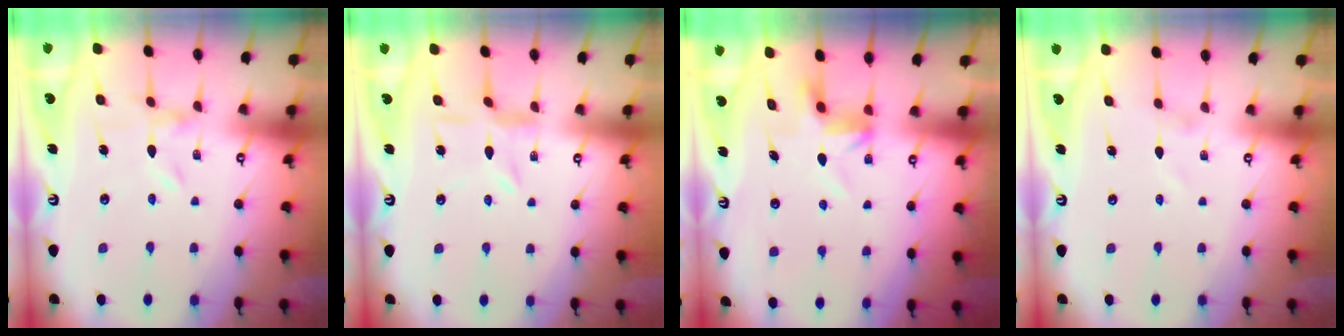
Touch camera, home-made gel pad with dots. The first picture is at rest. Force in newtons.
{"total": 3.6, "press": 3.6, "slide": 0.3}
{"total": 5.0, "press": 4.9, "slide": 0.3}
{"total": 0.7, "press": 0.7, "slide": 0.0}